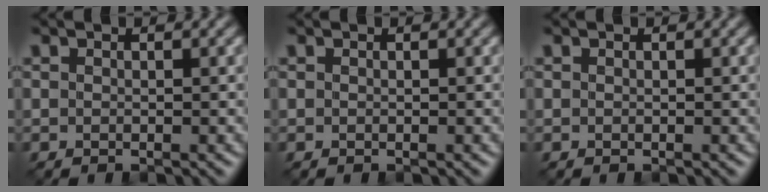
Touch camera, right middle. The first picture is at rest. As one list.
[{"total": 0.0}, {"total": 0.0}]